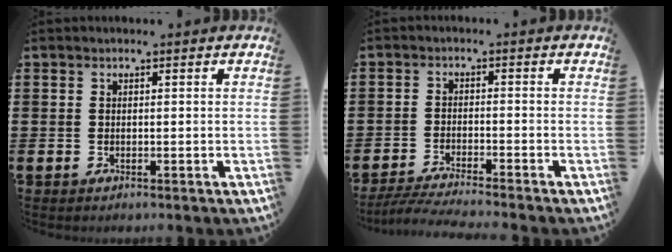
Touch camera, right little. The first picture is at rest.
{"total": 3.2, "force": [-2.9, -0.2, 1.3], "torque": [-0.026, -0.007, -0.057]}